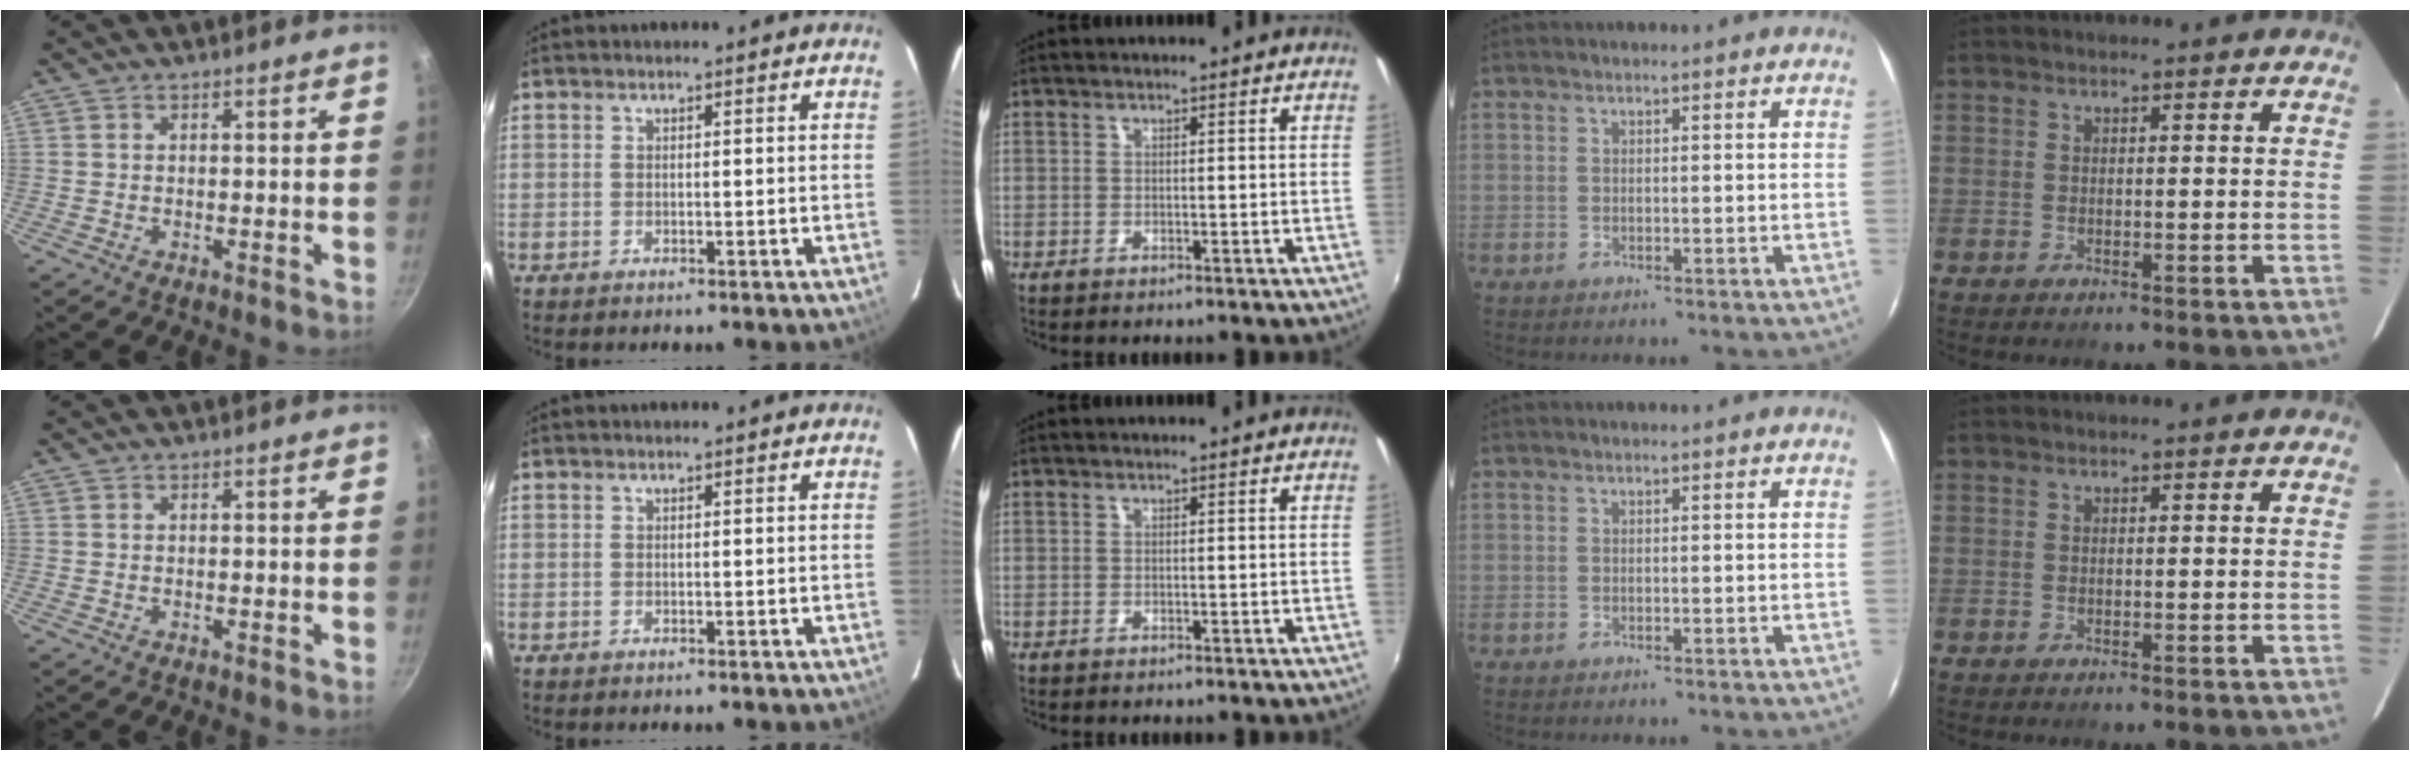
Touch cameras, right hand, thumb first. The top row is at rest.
{}